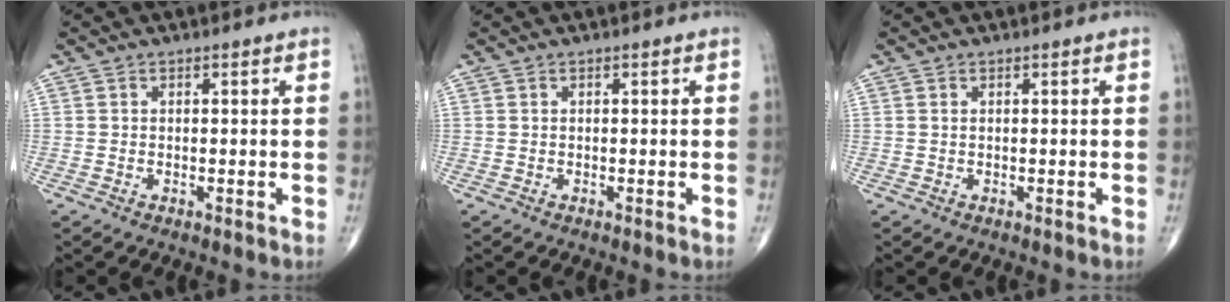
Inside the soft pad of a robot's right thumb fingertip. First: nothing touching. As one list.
[{"total": 0.0}, {"total": 0.0}]